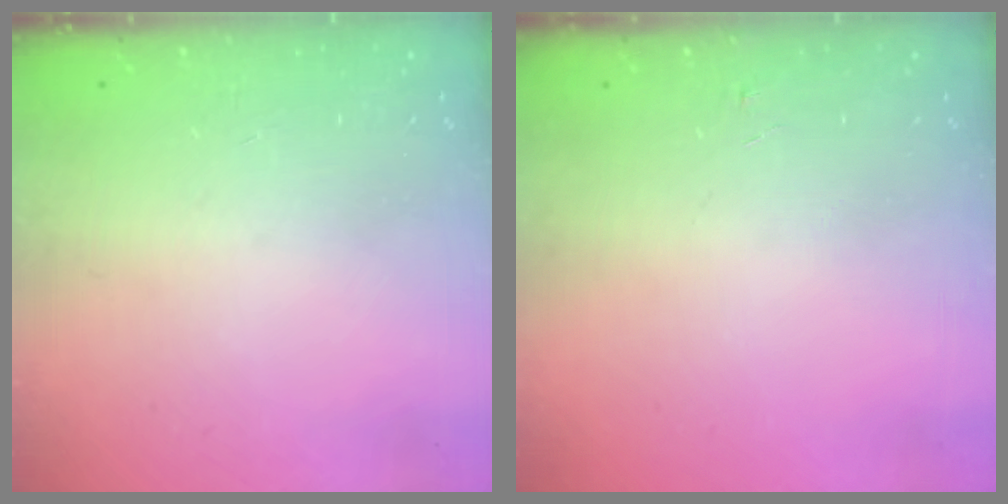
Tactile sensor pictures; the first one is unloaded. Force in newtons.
{"total": 3.3, "press": 3.3, "slide": 0.3}